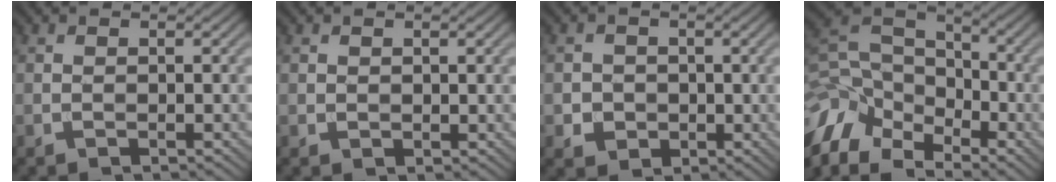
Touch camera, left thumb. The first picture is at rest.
{"total": 0.8, "force": [0.5, 0.6, 0.2], "torque": [-0.006, -0.005, 0.014]}
{"total": 3.1, "force": [-0.3, 3.0, 0.8], "torque": [-0.014, -0.008, -0.016]}
{"total": 12.5, "force": [-7.5, 7.7, 6.4], "torque": [-0.175, -0.012, -0.160]}